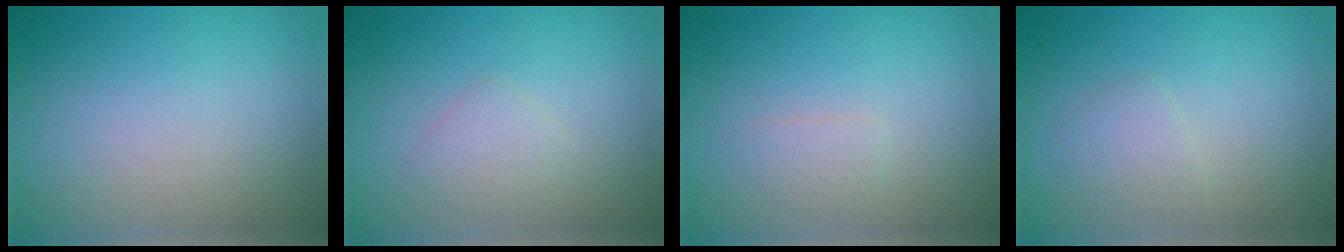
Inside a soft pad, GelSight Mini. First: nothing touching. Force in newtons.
{"total": 1.6, "press": 1.6, "slide": 0.1}
{"total": 1.1, "press": 1.1, "slide": 0.1}
{"total": 1.5, "press": 1.5, "slide": 0.2}